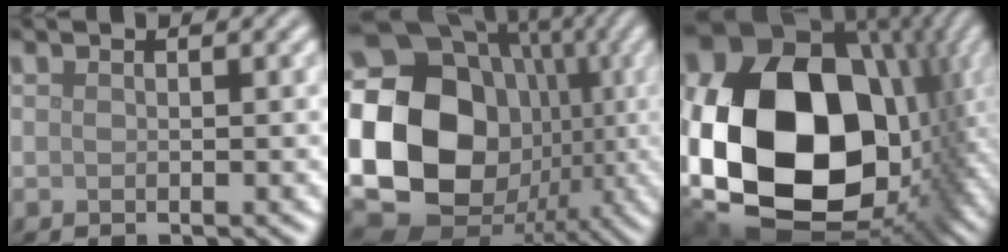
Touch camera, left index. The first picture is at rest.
{"total": 23.7, "force": [-1.6, 20.2, 12.4], "torque": [-0.243, 0.004, -0.067]}
{"total": 23.3, "force": [-0.2, 17.0, 16.0], "torque": [-0.364, -0.048, 0.025]}